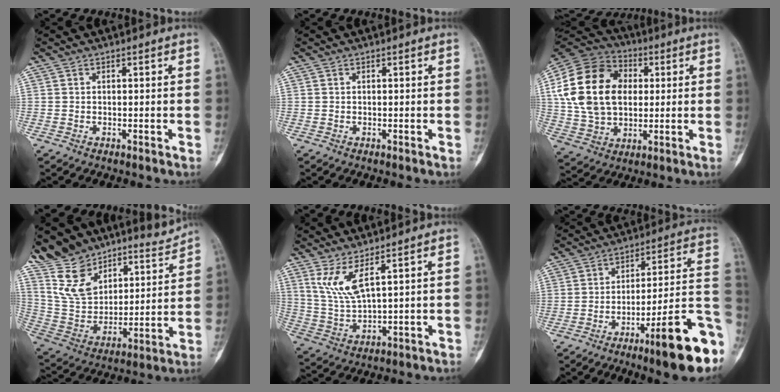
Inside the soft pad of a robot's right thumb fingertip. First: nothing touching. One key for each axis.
{"total": 0.0}
{"total": 21.5, "fx": 3.3, "fy": 15.4, "fz": 14.6, "tx": -0.260, "ty": 0.016, "tz": 0.060}
{"total": 21.0, "fx": 17.7, "fy": 8.8, "fz": 7.0, "tx": -0.075, "ty": -0.093, "tz": 0.312}
{"total": 7.0, "fx": 3.9, "fy": 1.3, "fz": 5.7, "tx": -0.130, "ty": -0.033, "tz": 0.092}
{"total": 18.8, "fx": -8.9, "fy": 3.5, "fz": 16.1, "tx": -0.188, "ty": 0.058, "tz": -0.130}